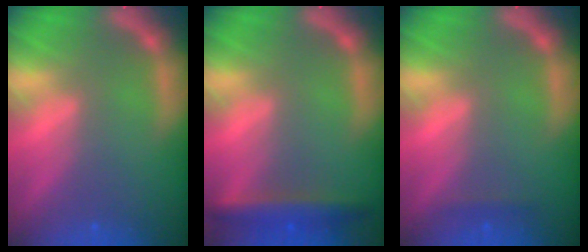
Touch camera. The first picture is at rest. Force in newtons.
{"total": 4.0}
{"total": 0.9}